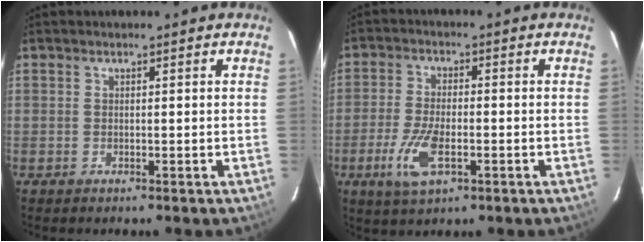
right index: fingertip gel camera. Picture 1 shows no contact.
{"total": 8.5, "force": [-3.2, 3.6, 7.0], "torque": [-0.156, -0.011, -0.061]}